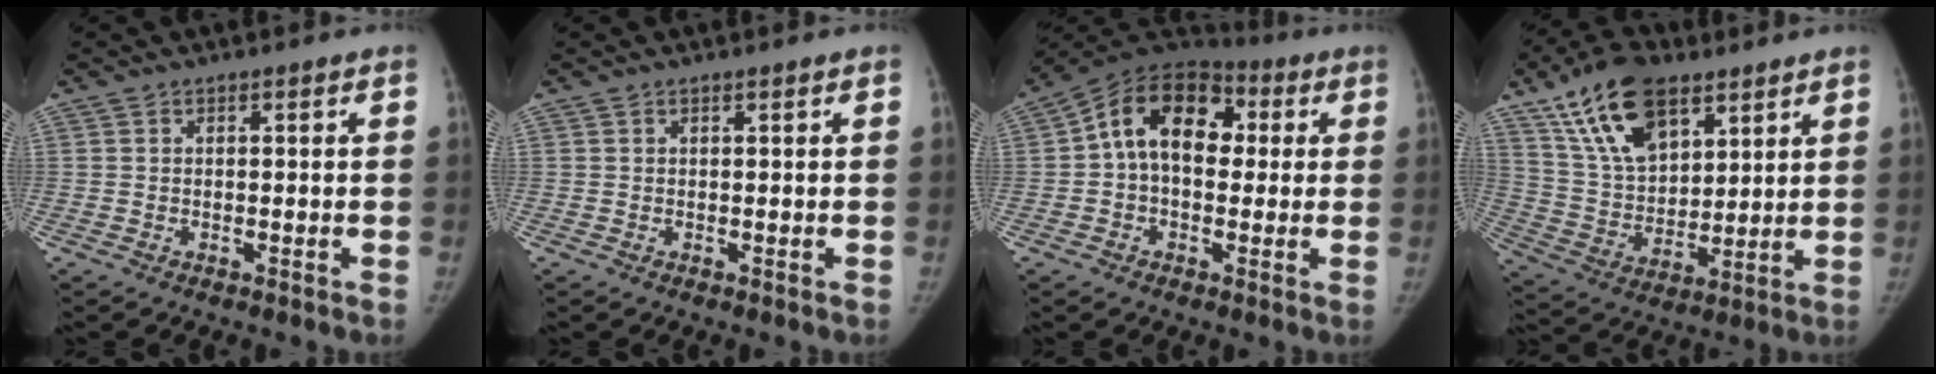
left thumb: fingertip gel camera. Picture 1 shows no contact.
{"total": 0.0}
{"total": 14.7, "force": [1.9, 10.2, 10.4], "torque": [-0.140, 0.039, 0.018]}
{"total": 17.5, "force": [10.1, 9.3, 10.8], "torque": [-0.163, -0.032, 0.192]}